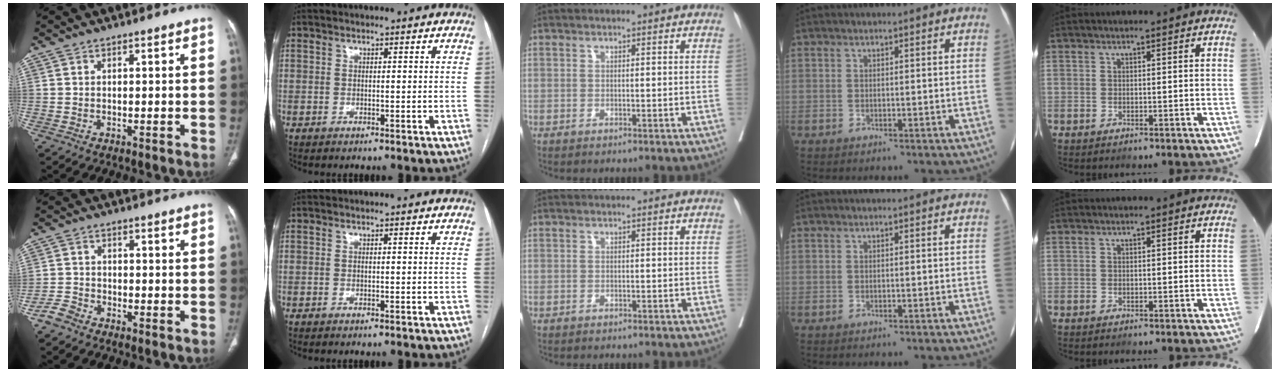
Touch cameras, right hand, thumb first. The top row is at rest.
{"thumb": {"total": 2.5, "force": [-2.2, 1.0, 0.5], "torque": [-0.010, 0.000, -0.051]}}